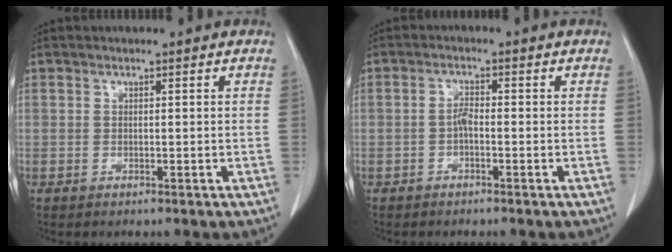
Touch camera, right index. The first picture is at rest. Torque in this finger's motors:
{"motor_torque": [0.32, -0.28, 0.13, 0.04]}